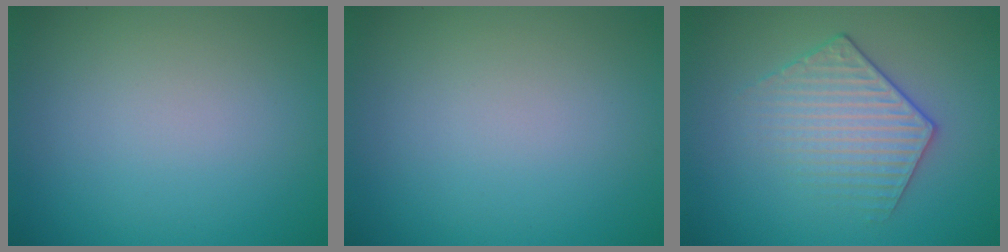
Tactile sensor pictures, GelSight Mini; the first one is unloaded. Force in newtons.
{"total": 0.0}
{"total": 3.6, "press": 3.2, "slide": 1.6}